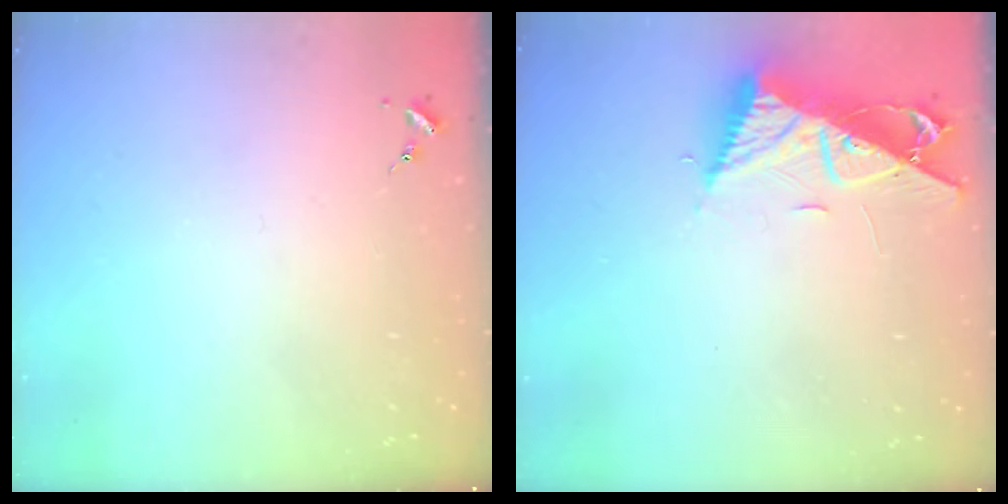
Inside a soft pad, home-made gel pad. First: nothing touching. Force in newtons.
{"total": 10.8, "press": 10.8, "slide": 0.8}